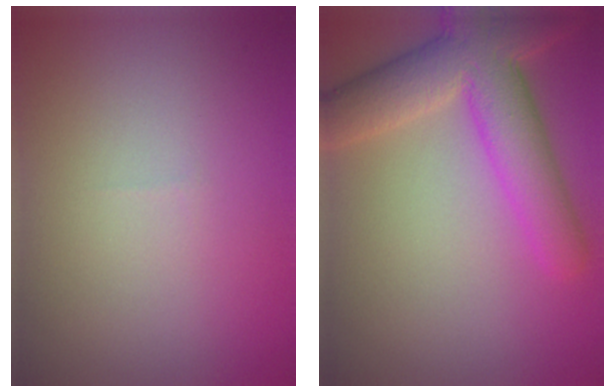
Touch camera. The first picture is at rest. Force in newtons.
{"total": 7.5, "press": 7.5, "slide": 0.4}